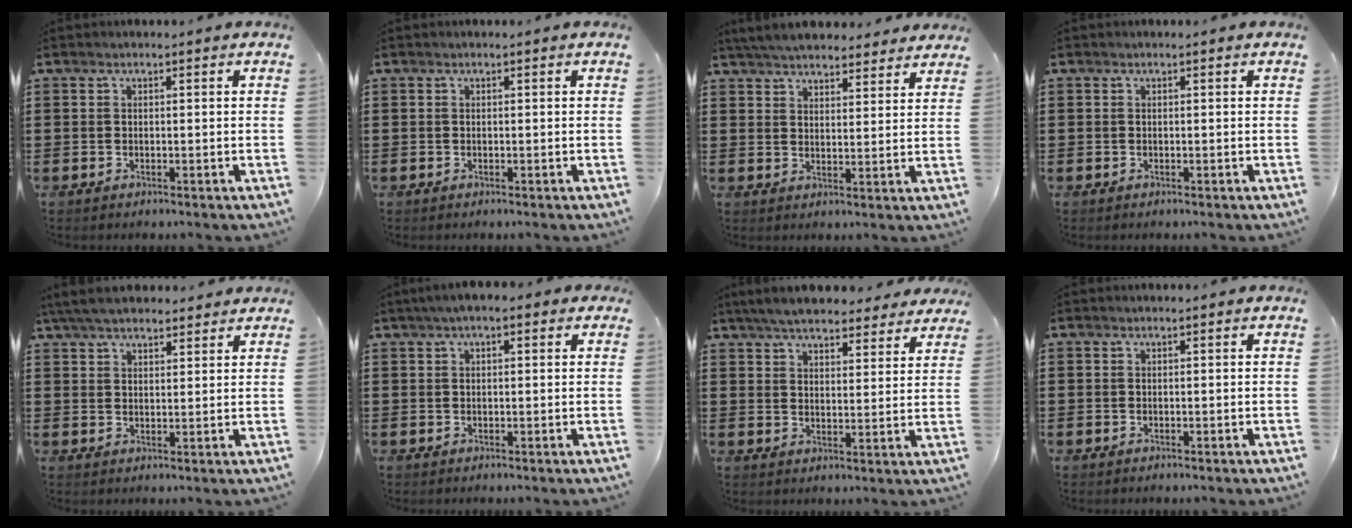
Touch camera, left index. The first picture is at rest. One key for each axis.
{"total": 0.0}
{"total": 5.6, "fx": 5.4, "fy": 0.7, "fz": 1.2, "tx": -0.040, "ty": -0.016, "tz": 0.100}
{"total": 0.0}
{"total": 5.6, "fx": 5.0, "fy": 1.3, "fz": 2.1, "tx": -0.055, "ty": -0.005, "tz": 0.096}
{"total": 2.2, "fx": 1.0, "fy": 0.9, "fz": 1.8, "tx": -0.036, "ty": 0.009, "tz": 0.017}
{"total": 6.0, "fx": 5.7, "fy": 1.0, "fz": 1.7, "tx": -0.054, "ty": -0.016, "tz": 0.105}
{"total": 0.0}